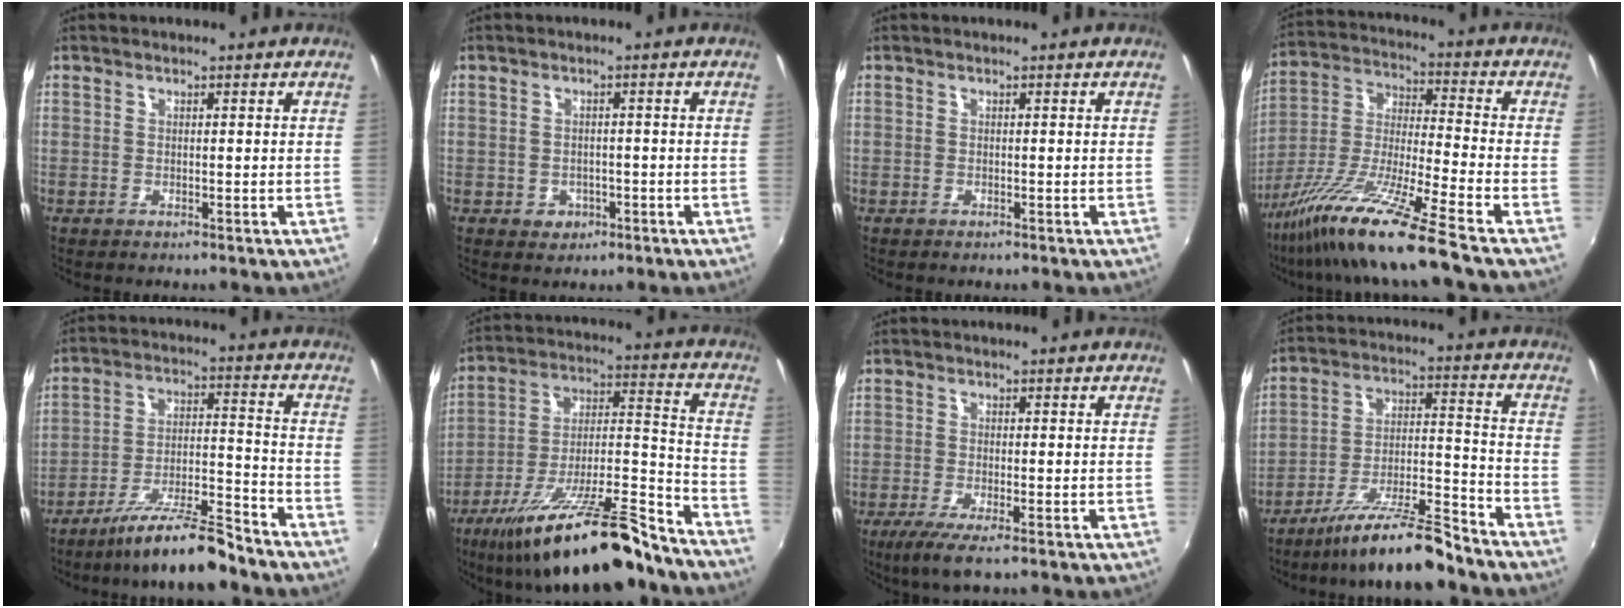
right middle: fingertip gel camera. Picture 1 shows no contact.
{"total": 3.2, "force": [-1.1, 2.8, 1.1], "torque": [-0.026, 0.002, -0.010]}
{"total": 0.0}
{"total": 17.0, "force": [-12.6, -1.2, 11.3], "torque": [-0.226, -0.027, -0.238]}
{"total": 12.4, "force": [-10.6, 0.8, 6.4], "torque": [-0.127, -0.003, -0.181]}
{"total": 24.0, "force": [-18.5, 4.0, 14.9], "torque": [-0.245, -0.023, -0.291]}
{"total": 4.7, "force": [-2.8, 0.4, 3.8], "torque": [-0.086, -0.020, -0.053]}
{"total": 14.0, "force": [-11.9, 0.8, 7.3], "torque": [-0.141, -0.006, -0.203]}